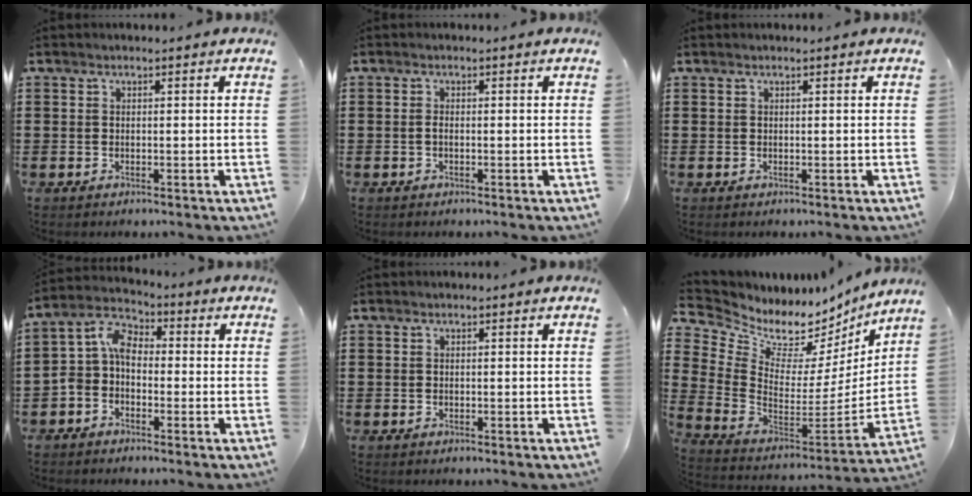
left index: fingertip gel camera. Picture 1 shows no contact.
{"total": 0.8, "force": [-0.3, 0.3, 0.7], "torque": [-0.017, -0.003, -0.003]}
{"total": 0.0}
{"total": 5.5, "force": [-1.4, 3.8, 3.7], "torque": [-0.103, -0.002, -0.040]}
{"total": 0.0}
{"total": 6.0, "force": [4.9, 3.2, 1.2], "torque": [-0.054, -0.053, 0.083]}